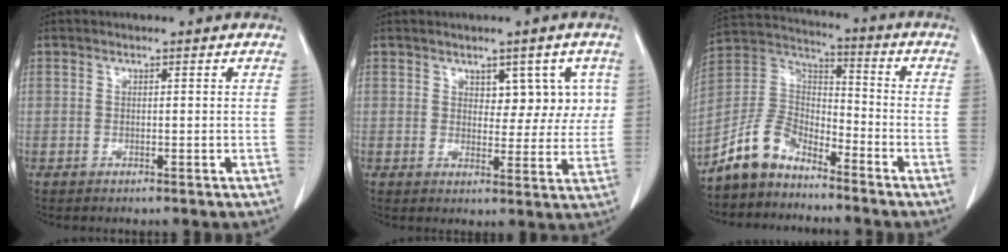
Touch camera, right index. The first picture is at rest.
{"total": 5.7, "force": [2.3, 3.3, 4.0], "torque": [-0.034, 0.012, 0.032]}
{"total": 9.2, "force": [-7.5, 4.2, 3.3], "torque": [-0.080, 0.026, -0.151]}